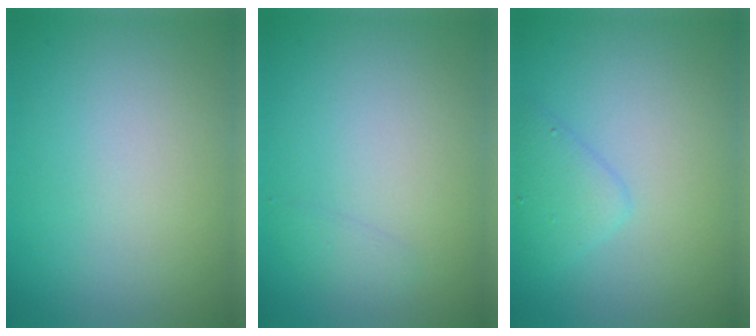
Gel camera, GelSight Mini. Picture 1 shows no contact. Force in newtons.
{"total": 0.8, "press": 0.8, "slide": 0.0}
{"total": 2.0, "press": 2.0, "slide": 0.1}